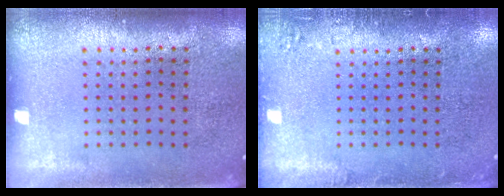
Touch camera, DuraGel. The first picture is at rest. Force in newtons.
{"total": 1.5, "press": 1.4, "slide": 0.3}